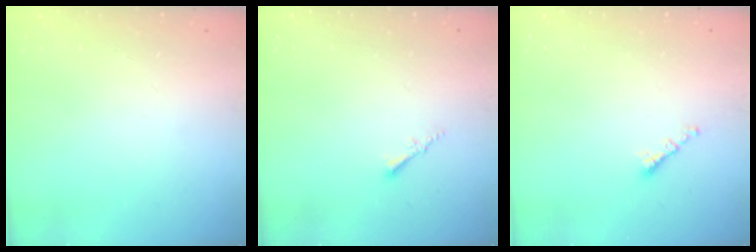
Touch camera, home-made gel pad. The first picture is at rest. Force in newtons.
{"total": 1.5, "press": 1.5, "slide": 0.4}
{"total": 1.3, "press": 1.2, "slide": 0.5}